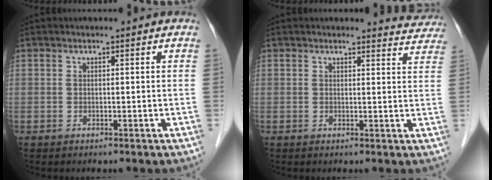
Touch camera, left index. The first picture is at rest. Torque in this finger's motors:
{"motor_torque": [0.89, -1.06, 0.13, 0.00]}